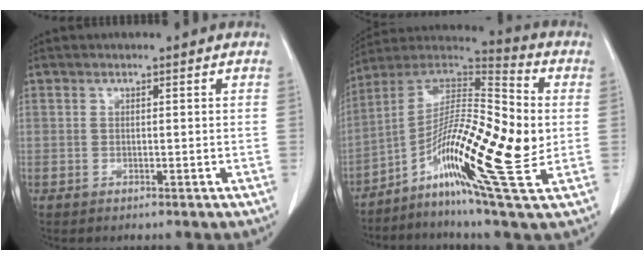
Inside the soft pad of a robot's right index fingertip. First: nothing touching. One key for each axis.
{"total": 20.9, "fx": -3.4, "fy": 2.6, "fz": 20.5, "tx": -0.374, "ty": -0.001, "tz": -0.067}